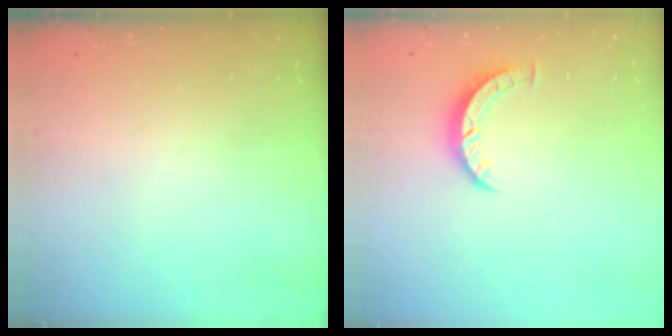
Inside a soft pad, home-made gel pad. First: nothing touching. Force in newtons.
{"total": 3.6, "press": 3.6, "slide": 0.4}